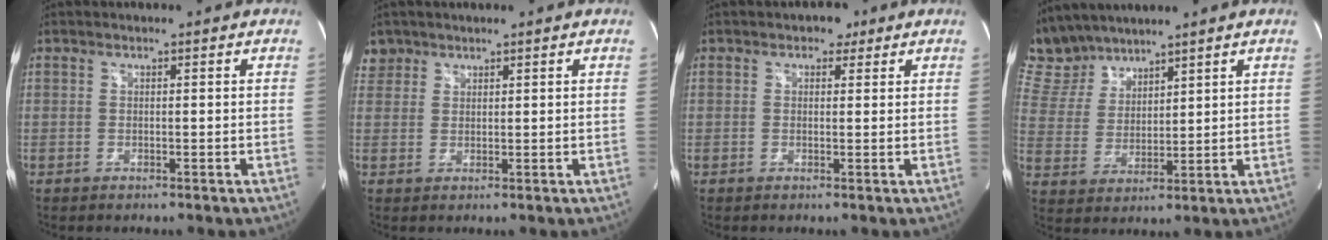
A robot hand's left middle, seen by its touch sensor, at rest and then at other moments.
{"total": 2.7, "force": [2.0, 1.8, -0.3], "torque": [0.011, 0.009, 0.038]}
{"total": 2.1, "force": [1.2, 1.4, 0.9], "torque": [-0.013, 0.008, 0.014]}
{"total": 8.2, "force": [7.7, 2.6, 0.8], "torque": [-0.033, 0.014, 0.171]}